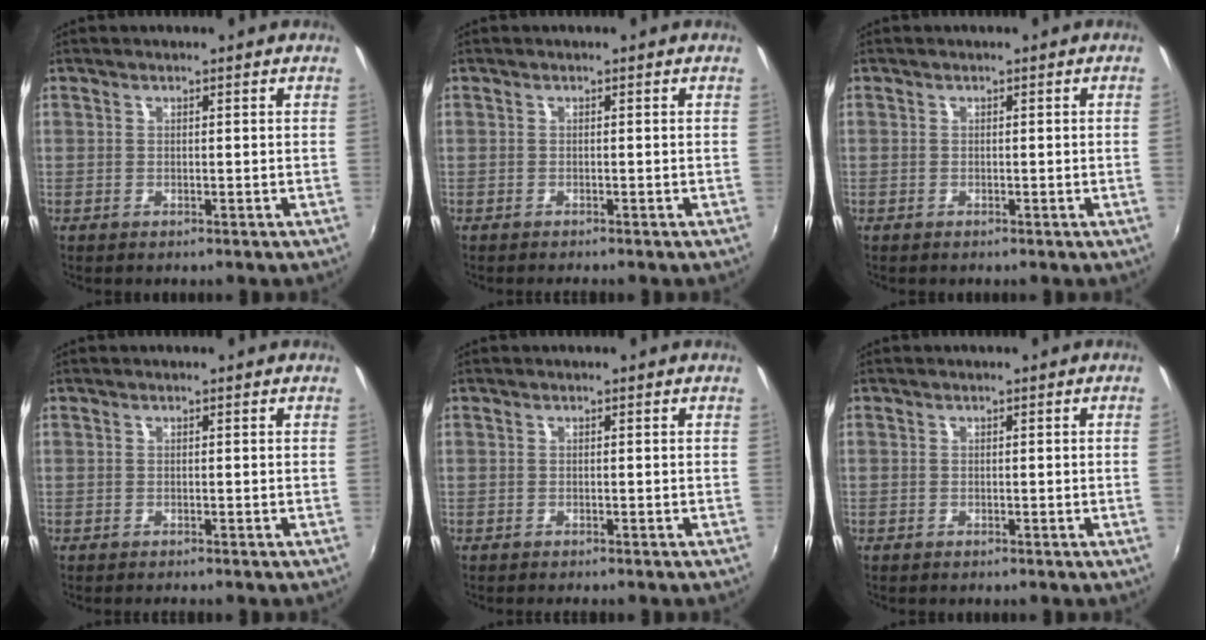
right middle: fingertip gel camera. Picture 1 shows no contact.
{"total": 0.8, "force": [-0.7, 0.0, 0.2], "torque": [-0.003, -0.006, -0.013]}
{"total": 0.0}
{"total": 0.6, "force": [-0.6, 0.0, 0.1], "torque": [-0.001, -0.004, -0.011]}
{"total": 0.8, "force": [-0.8, 0.1, 0.3], "torque": [-0.005, -0.006, -0.014]}
{"total": 0.9, "force": [-0.1, -0.6, 0.7], "torque": [-0.004, -0.005, -0.001]}